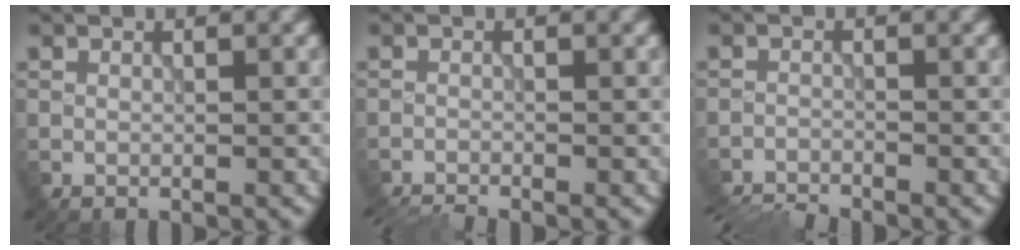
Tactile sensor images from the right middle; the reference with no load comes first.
{"total": 3.4, "force": [-3.3, 0.2, 1.0], "torque": [-0.023, -0.016, -0.064]}
{"total": 4.8, "force": [-4.6, 0.6, 1.0], "torque": [-0.026, -0.019, -0.081]}